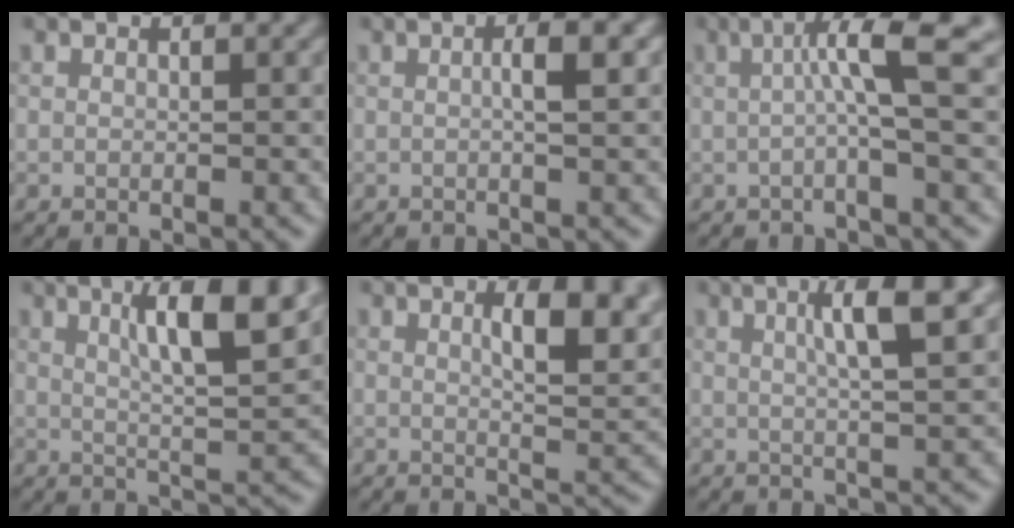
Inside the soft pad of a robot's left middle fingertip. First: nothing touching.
{"total": 2.1, "force": [0.2, 0.3, 2.1], "torque": [-0.037, 0.005, 0.002]}
{"total": 5.2, "force": [0.6, 0.4, 5.1], "torque": [-0.090, 0.010, 0.006]}
{"total": 7.5, "force": [3.1, 1.5, 6.7], "torque": [-0.098, 0.005, 0.052]}
{"total": 6.1, "force": [2.1, 2.2, 5.3], "torque": [-0.070, 0.000, 0.033]}
{"total": 5.3, "force": [1.8, 1.0, 4.9], "torque": [-0.070, 0.008, 0.026]}